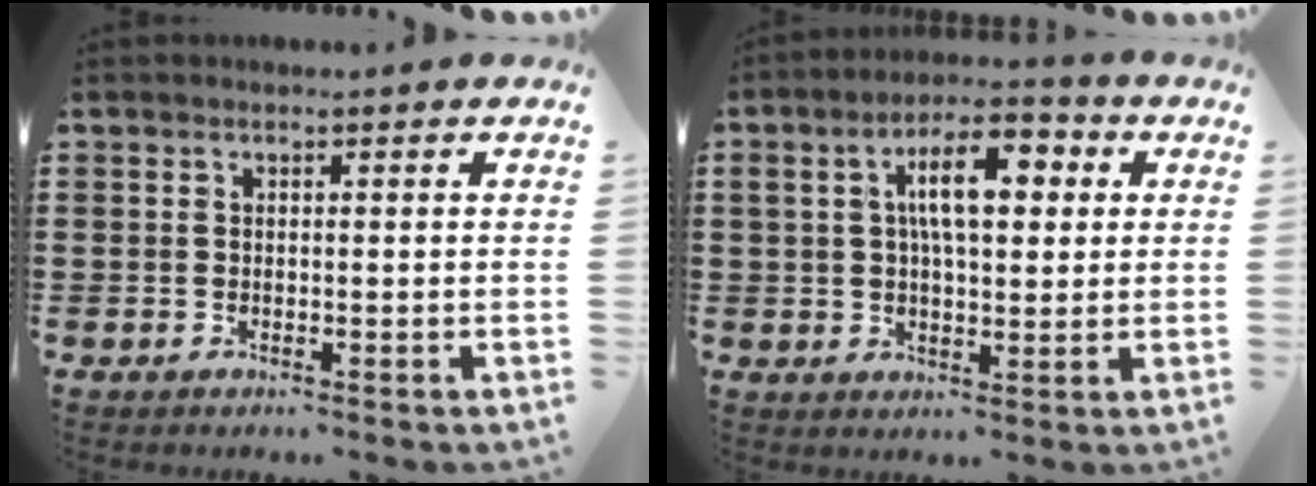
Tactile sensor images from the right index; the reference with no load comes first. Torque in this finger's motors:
{"motor_torque": [2.14, 0.00, 1.06, 0.21]}